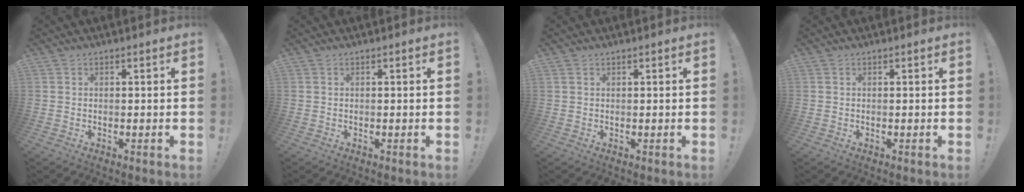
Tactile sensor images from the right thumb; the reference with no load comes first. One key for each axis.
{"total": 0.0}
{"total": 0.6, "fx": 0.4, "fy": 0.2, "fz": 0.3, "tx": -0.010, "ty": 0.002, "tz": 0.010}
{"total": 0.0}